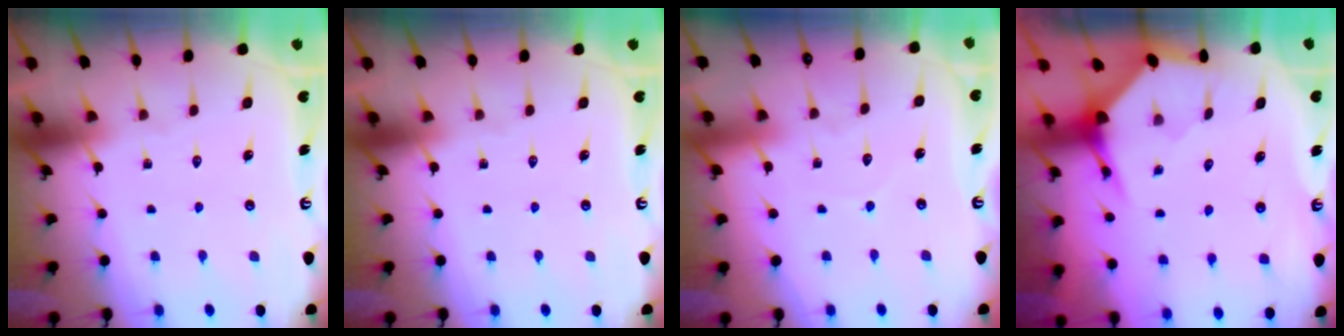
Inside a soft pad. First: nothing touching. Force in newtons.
{"total": 0.0}
{"total": 3.4, "press": 3.4, "slide": 0.3}
{"total": 3.8, "press": 3.8, "slide": 0.5}